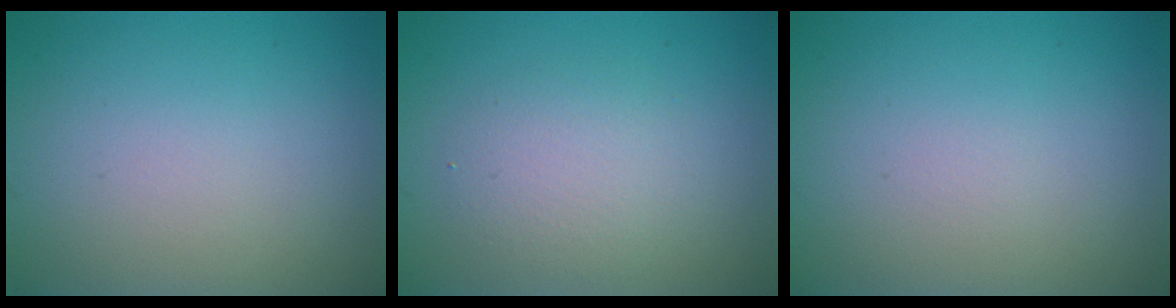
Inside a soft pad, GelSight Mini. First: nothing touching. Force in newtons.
{"total": 2.7, "press": 2.6, "slide": 0.3}
{"total": 0.0}